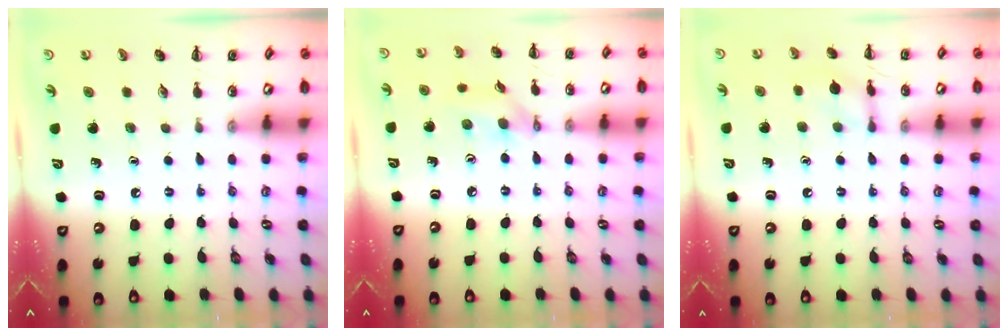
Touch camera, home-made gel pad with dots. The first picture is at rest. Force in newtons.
{"total": 8.6, "press": 8.5, "slide": 1.2}
{"total": 7.4, "press": 7.3, "slide": 1.2}